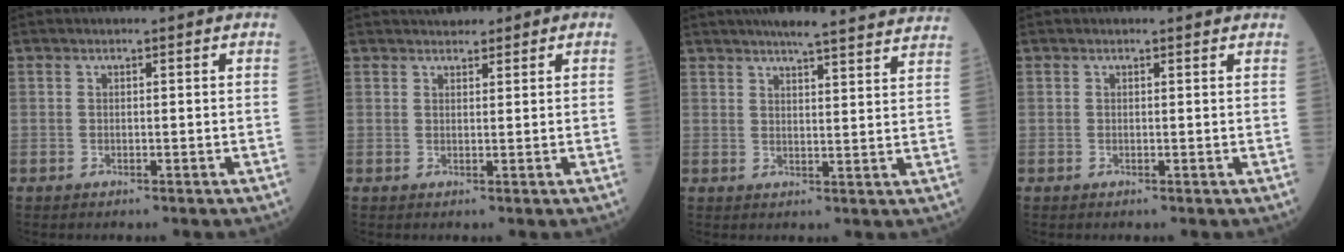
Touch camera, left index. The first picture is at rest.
{"total": 3.9, "force": [3.3, 1.4, 1.4], "torque": [-0.011, 0.024, 0.047]}
{"total": 17.8, "force": [16.3, 0.7, 7.1], "torque": [-0.092, -0.001, 0.193]}
{"total": 1.4, "force": [1.4, 0.1, 0.2], "torque": [-0.007, 0.003, 0.011]}